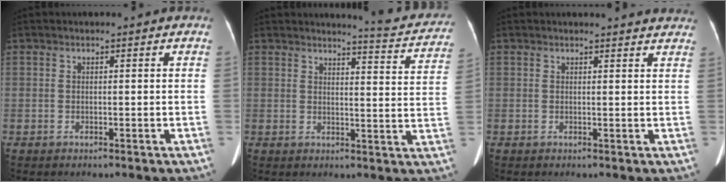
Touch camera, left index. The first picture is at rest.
{"total": 9.2, "force": [9.1, 0.3, 1.6], "torque": [-0.016, -0.038, 0.091]}
{"total": 7.7, "force": [7.4, 0.8, 1.7], "torque": [-0.007, 0.001, 0.061]}